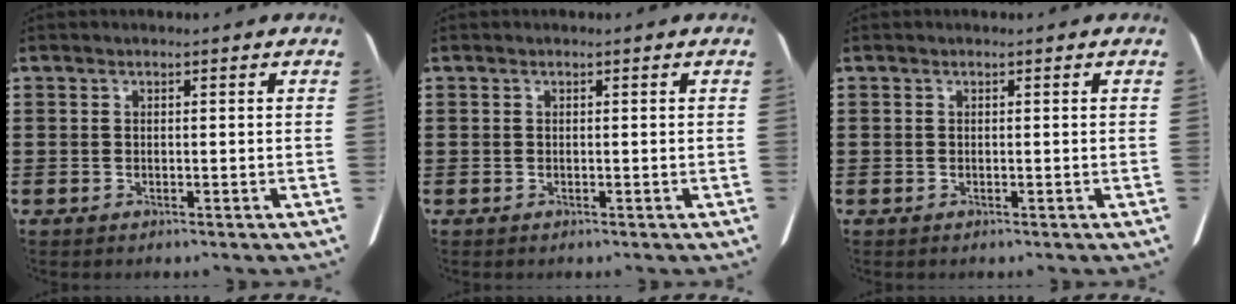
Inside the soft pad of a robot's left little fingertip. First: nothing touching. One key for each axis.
{"total": 0.0}
{"total": 0.0}